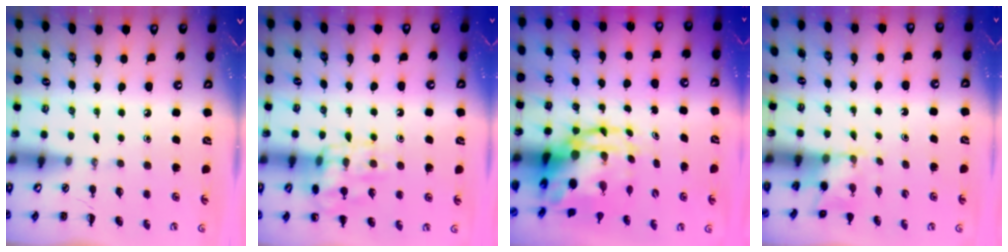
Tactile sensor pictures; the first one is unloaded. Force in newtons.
{"total": 14.4, "press": 14.3, "slide": 1.4}
{"total": 9.5, "press": 9.2, "slide": 2.4}
{"total": 2.3, "press": 2.2, "slide": 0.7}